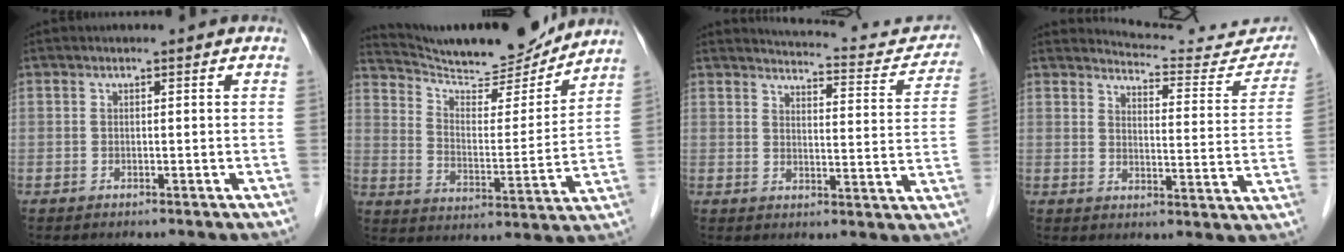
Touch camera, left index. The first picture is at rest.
{"total": 18.7, "force": [17.5, 2.4, 6.1], "torque": [-0.104, -0.011, 0.266]}
{"total": 14.0, "force": [13.3, 3.1, 3.3], "torque": [-0.017, -0.023, 0.138]}
{"total": 14.5, "force": [14.3, 2.3, 1.3], "torque": [0.004, -0.053, 0.154]}